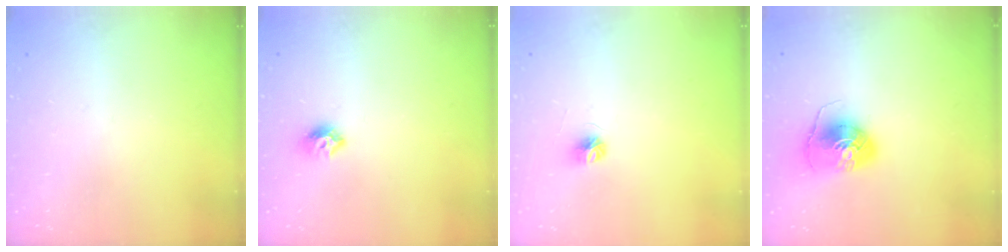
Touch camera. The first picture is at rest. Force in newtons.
{"total": 8.2, "press": 8.2, "slide": 0.3}
{"total": 4.5, "press": 4.5, "slide": 0.4}
{"total": 8.2, "press": 8.1, "slide": 0.8}